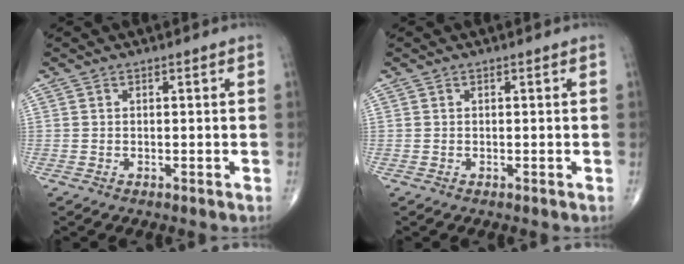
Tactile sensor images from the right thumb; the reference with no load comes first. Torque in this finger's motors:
{"motor_torque": [0.00, 0.00, 0.00, 0.00, 0.00]}